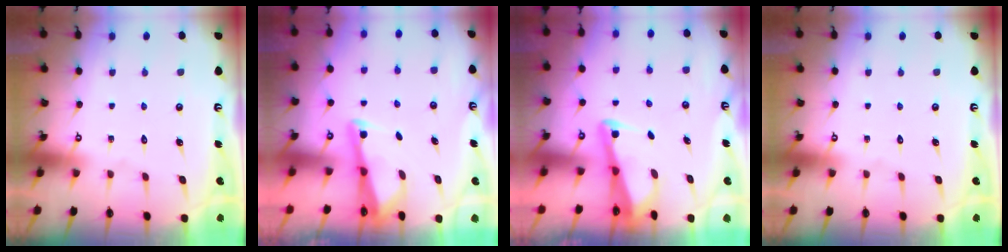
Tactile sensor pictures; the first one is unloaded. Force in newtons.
{"total": 2.6, "press": 2.6, "slide": 0.1}
{"total": 2.6, "press": 2.6, "slide": 0.2}
{"total": 0.0}